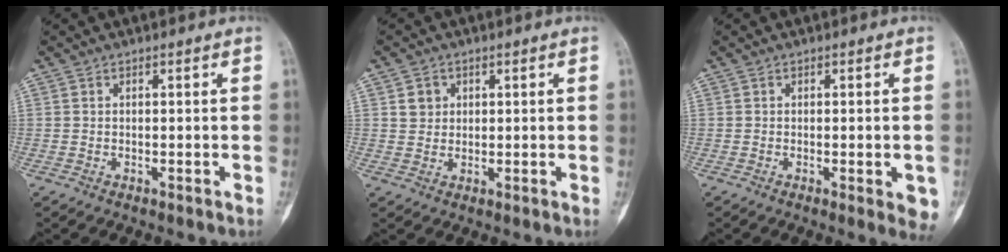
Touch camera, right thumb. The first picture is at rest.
{"total": 2.9, "force": [1.0, 2.6, 0.8], "torque": [0.002, -0.004, 0.017]}
{"total": 5.0, "force": [-1.4, 1.4, 4.6], "torque": [-0.047, -0.008, -0.013]}